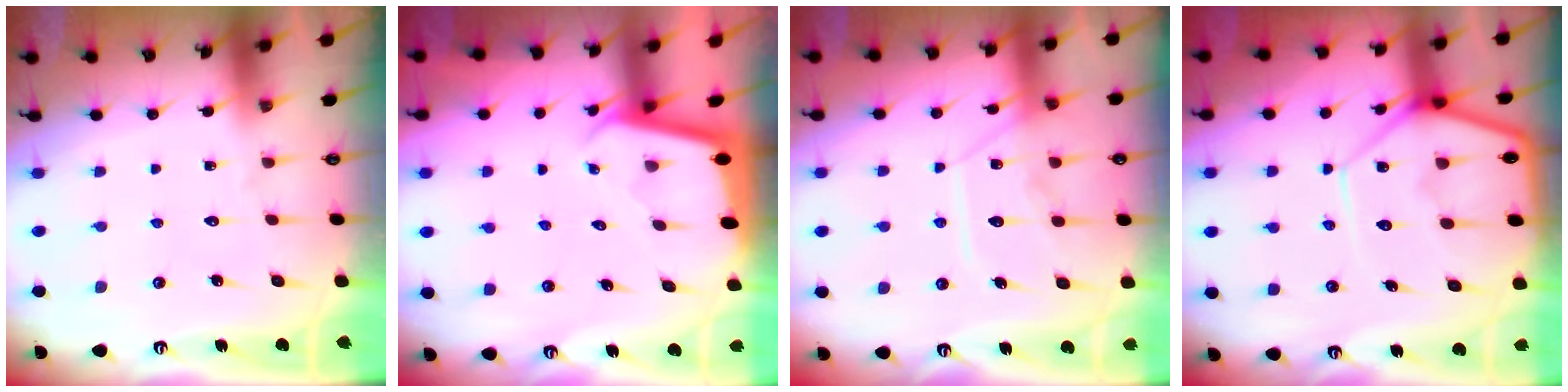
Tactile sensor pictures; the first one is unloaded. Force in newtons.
{"total": 1.8, "press": 1.8, "slide": 0.1}
{"total": 12.2, "press": 12.2, "slide": 1.1}
{"total": 11.4, "press": 11.3, "slide": 0.7}